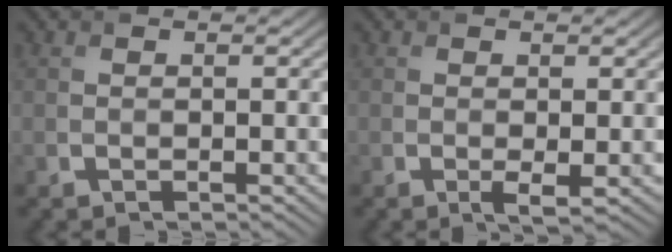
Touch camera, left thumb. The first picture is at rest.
{"total": 1.2, "force": [0.0, 0.1, 1.2], "torque": [-0.023, -0.008, -0.002]}